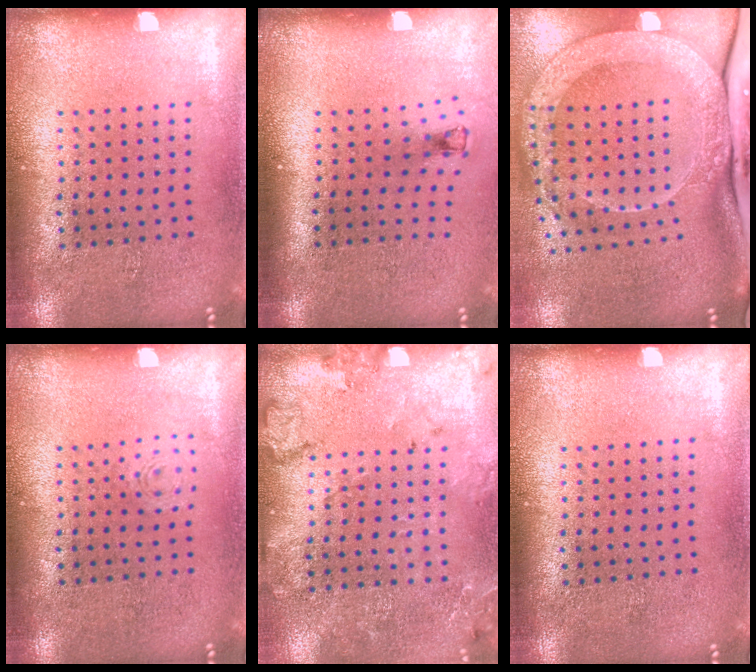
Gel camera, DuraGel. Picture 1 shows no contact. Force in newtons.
{"total": 0.7, "press": 0.3, "slide": 0.6}
{"total": 3.3, "press": 2.3, "slide": 2.3}
{"total": 0.6, "press": 0.6, "slide": 0.1}
{"total": 1.7, "press": 1.6, "slide": 0.5}
{"total": 0.0}